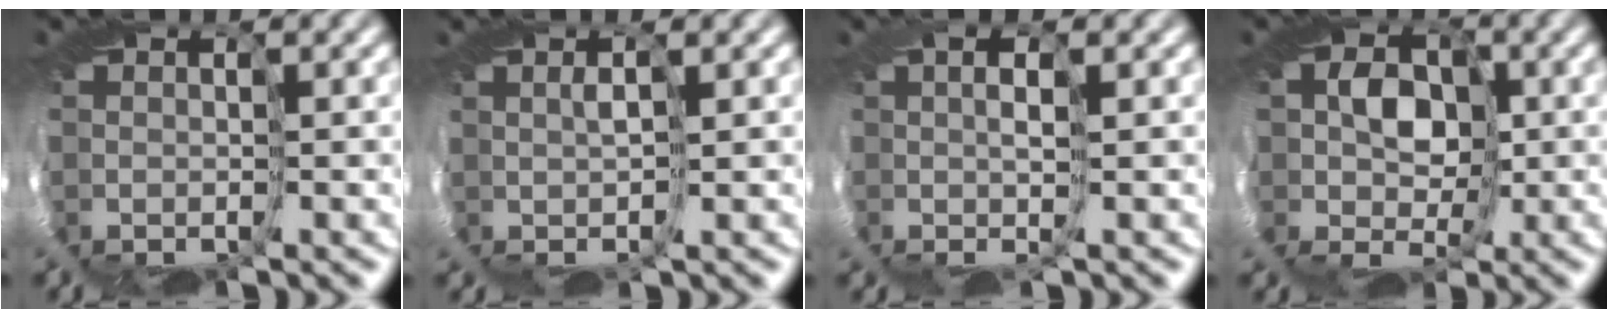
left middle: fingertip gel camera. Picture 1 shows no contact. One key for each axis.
{"total": 2.5, "fx": 0.7, "fy": -2.2, "fz": -0.9, "tx": 0.018, "ty": 0.017, "tz": 0.000}
{"total": 2.5, "fx": 0.3, "fy": -2.5, "fz": 0.0, "tx": 0.008, "ty": 0.008, "tz": -0.016}
{"total": 3.1, "fx": 0.5, "fy": 2.6, "fz": 1.7, "tx": -0.002, "ty": 0.013, "tz": -0.025}